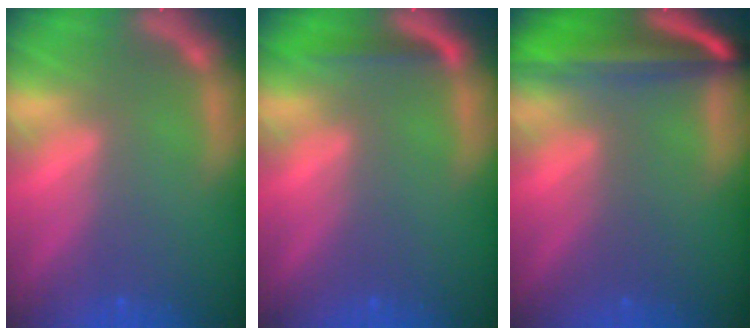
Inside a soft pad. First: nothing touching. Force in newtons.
{"total": 1.9}
{"total": 9.0}